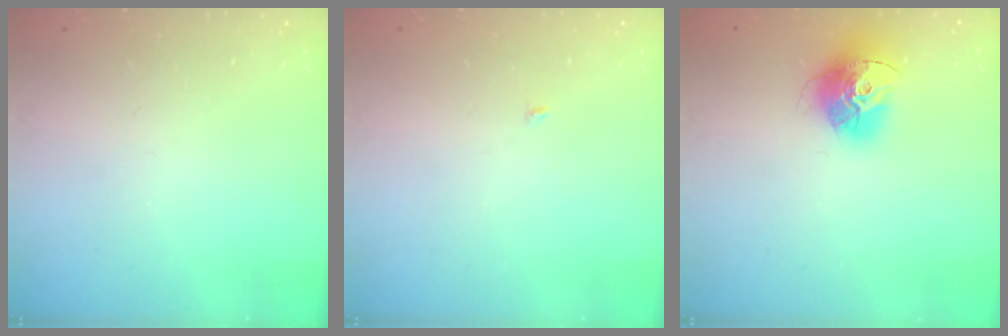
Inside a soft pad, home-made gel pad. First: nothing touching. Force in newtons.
{"total": 1.9, "press": 1.9, "slide": 0.2}
{"total": 15.2, "press": 15.2, "slide": 1.5}